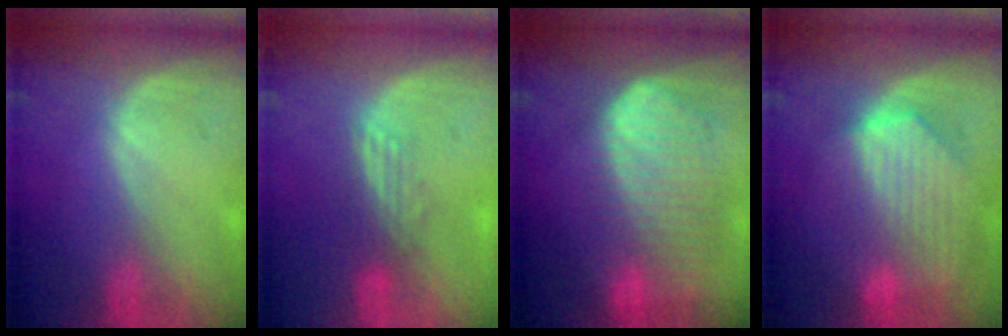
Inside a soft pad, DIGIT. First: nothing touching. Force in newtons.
{"total": 2.8, "press": 2.6, "slide": 1.2}
{"total": 10.1, "press": 8.7, "slide": 5.2}
{"total": 9.0, "press": 8.0, "slide": 4.0}